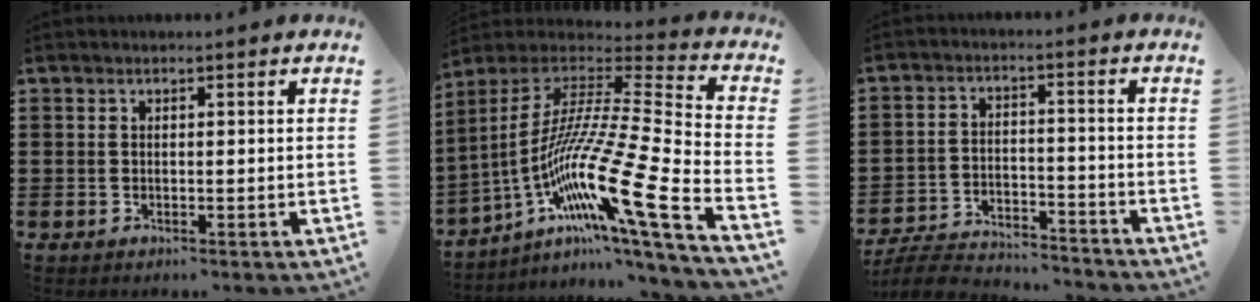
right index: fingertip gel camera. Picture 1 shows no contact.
{"total": 19.5, "force": [-8.0, 2.0, 17.7], "torque": [-0.354, -0.021, -0.154]}
{"total": 6.1, "force": [-5.9, 0.8, 1.3], "torque": [-0.037, 0.005, -0.120]}